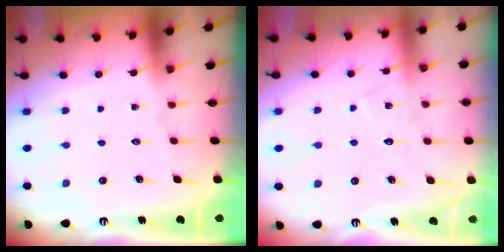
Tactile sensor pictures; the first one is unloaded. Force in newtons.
{"total": 6.6, "press": 6.6, "slide": 0.4}